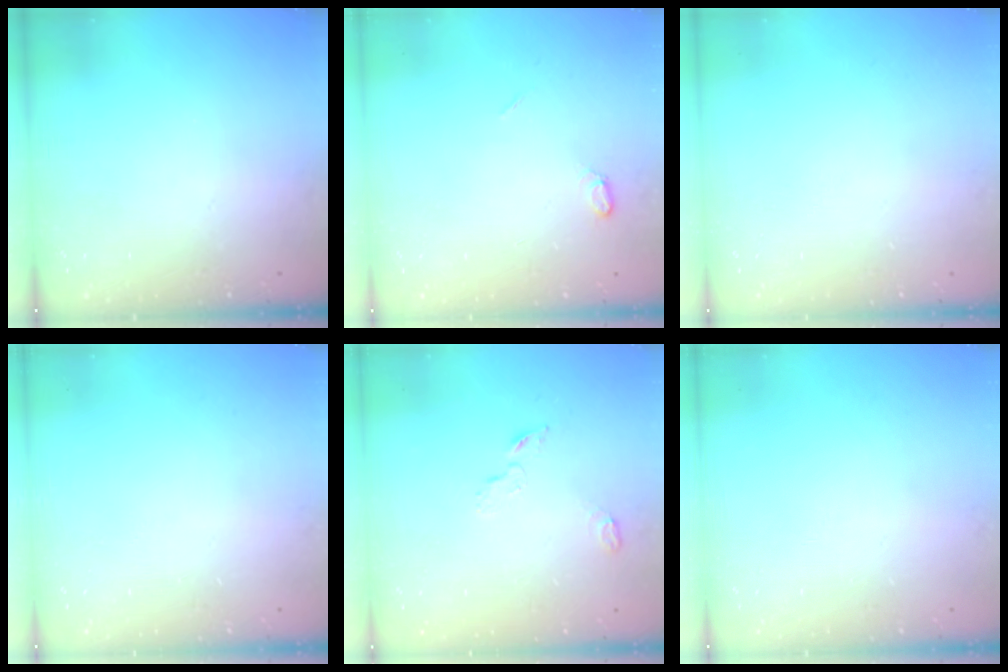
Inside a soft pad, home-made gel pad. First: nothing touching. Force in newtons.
{"total": 4.7, "press": 4.7, "slide": 0.5}
{"total": 0.0}
{"total": 0.0}
{"total": 3.2, "press": 3.2, "slide": 0.3}
{"total": 0.0}